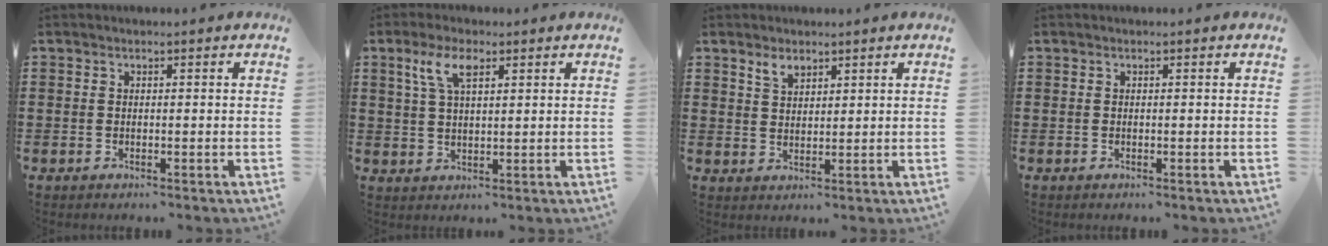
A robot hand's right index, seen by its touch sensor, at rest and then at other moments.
{"total": 5.2, "force": [2.6, 1.9, 4.2], "torque": [-0.092, 0.009, 0.044]}
{"total": 2.5, "force": [2.0, 1.3, 0.9], "torque": [-0.016, -0.001, 0.036]}
{"total": 0.0}